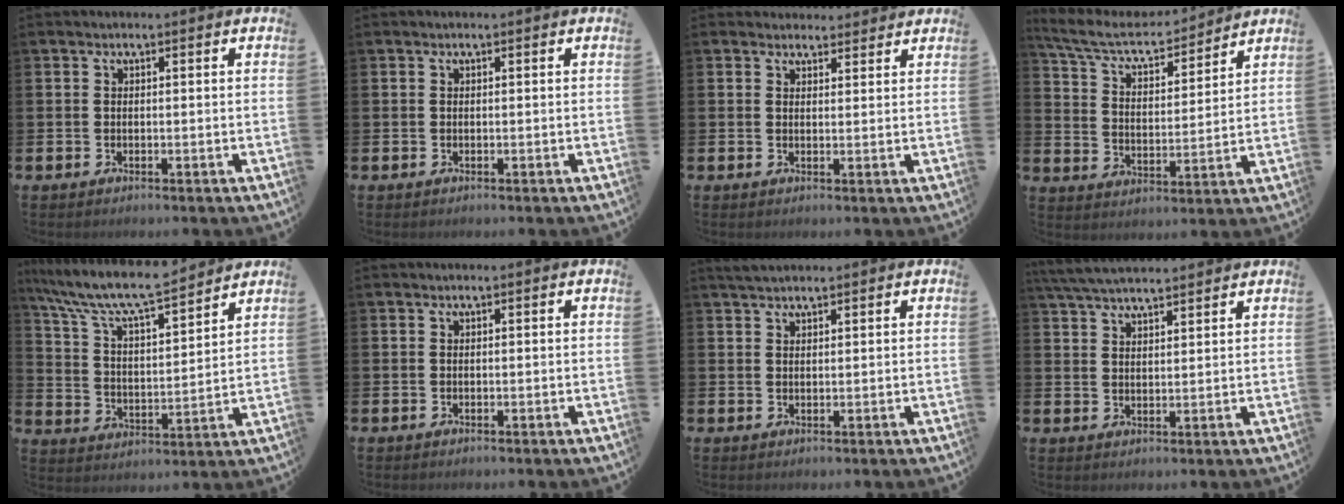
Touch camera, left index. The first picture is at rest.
{"total": 0.0}
{"total": 2.6, "force": [2.5, 0.9, -0.2], "torque": [0.007, -0.011, 0.044]}
{"total": 7.6, "force": [6.8, 2.2, 2.6], "torque": [-0.088, -0.043, 0.117]}
{"total": 9.5, "force": [8.7, 1.2, 3.7], "torque": [-0.111, -0.053, 0.151]}
{"total": 0.0}
{"total": 2.1, "force": [1.9, 0.5, 0.7], "torque": [-0.016, 0.002, 0.036]}
{"total": 5.1, "force": [4.9, 0.6, 1.4], "torque": [-0.047, -0.018, 0.091]}